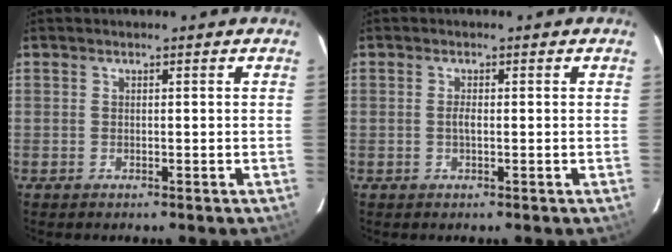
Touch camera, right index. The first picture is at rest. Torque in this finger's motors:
{"motor_torque": [0.20, -0.02, 0.22, 0.04]}